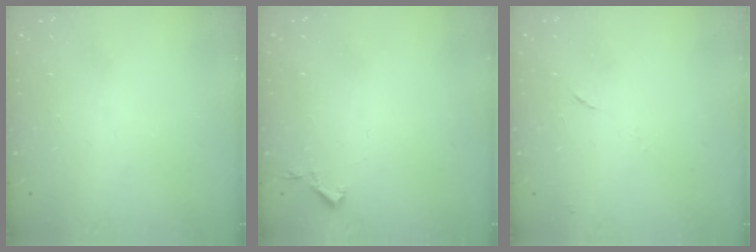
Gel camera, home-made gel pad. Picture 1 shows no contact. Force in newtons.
{"total": 2.9, "press": 2.9, "slide": 0.5}
{"total": 7.4, "press": 7.4, "slide": 0.7}